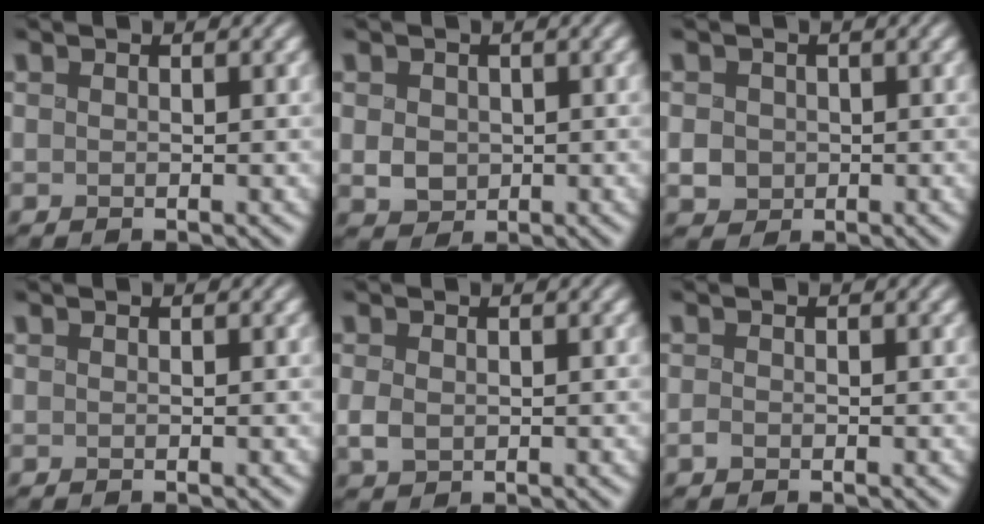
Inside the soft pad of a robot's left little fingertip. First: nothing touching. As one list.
[{"total": 2.1, "force": [-0.2, 1.9, 0.9], "torque": [-0.023, -0.004, -0.001]}, {"total": 1.9, "force": [-0.4, 1.8, 0.6], "torque": [-0.015, -0.005, -0.007]}, {"total": 0.0}, {"total": 1.6, "force": [-0.1, 1.3, 0.9], "torque": [-0.021, -0.001, 0.002]}, {"total": 0.7, "force": [-0.5, 0.5, 0.1], "torque": [-0.002, 0.000, -0.008]}]